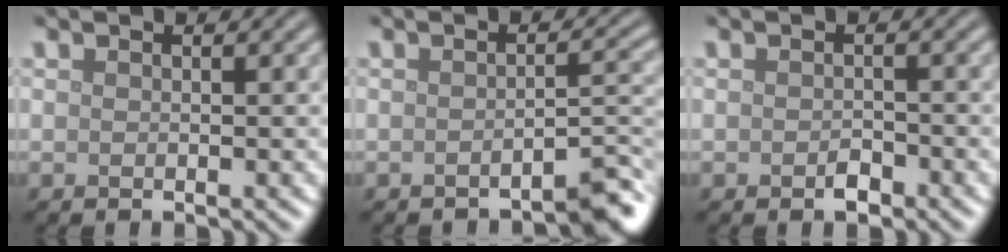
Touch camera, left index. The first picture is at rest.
{"total": 2.9, "force": [-2.4, 0.3, 1.5], "torque": [-0.015, 0.010, -0.039]}
{"total": 1.2, "force": [-0.7, 0.7, 0.7], "torque": [-0.013, -0.001, -0.012]}